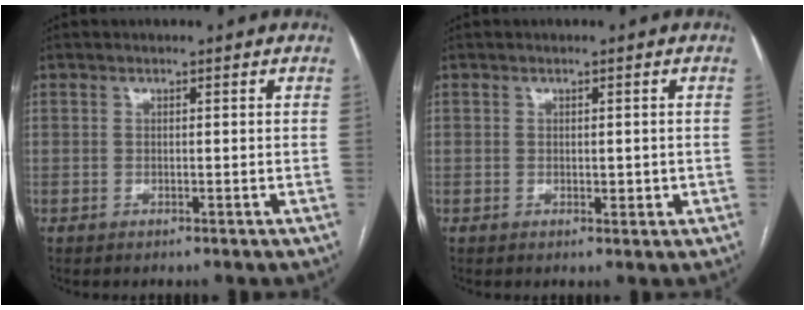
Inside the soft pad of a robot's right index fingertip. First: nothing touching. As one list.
[{"total": 1.7, "force": [-0.2, 0.9, 1.4], "torque": [-0.017, -0.001, 0.002]}]